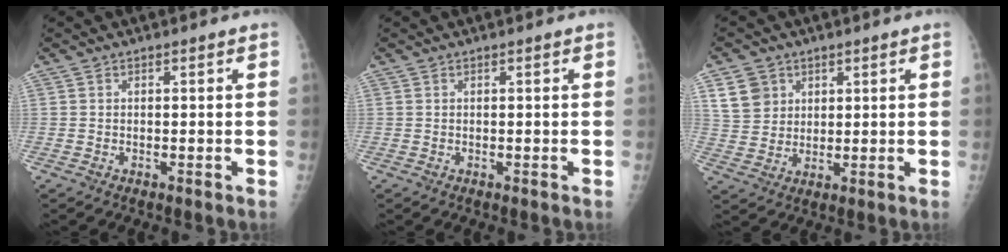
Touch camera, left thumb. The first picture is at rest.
{"total": 0.0}
{"total": 6.9, "force": [3.2, 5.8, 2.2], "torque": [-0.018, -0.014, 0.065]}